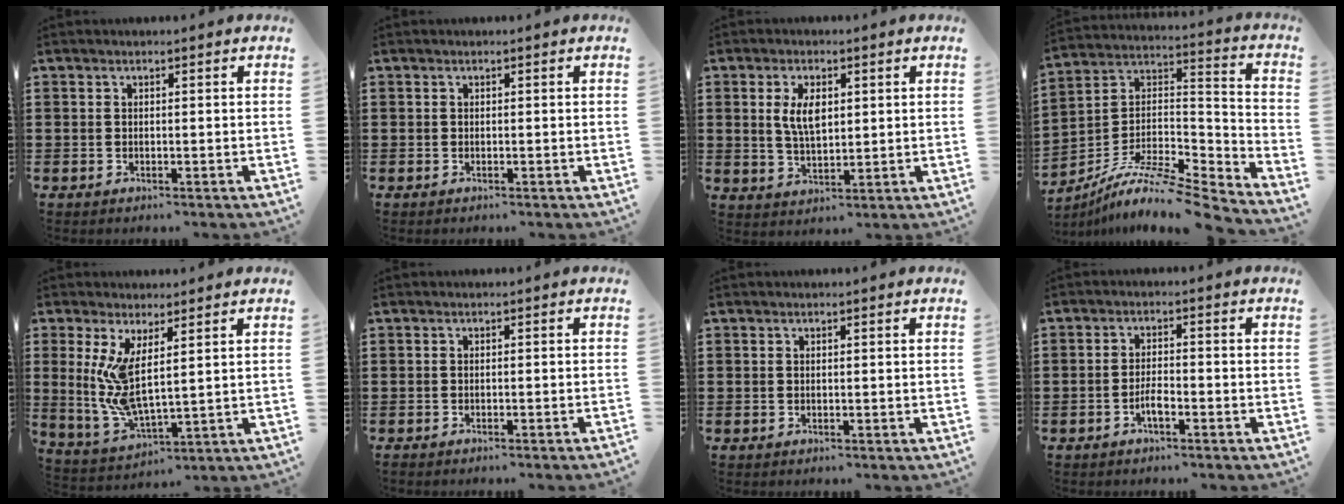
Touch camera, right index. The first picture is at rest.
{"total": 0.0}
{"total": 5.2, "force": [1.2, 2.4, 4.4], "torque": [-0.084, 0.006, 0.018]}
{"total": 9.3, "force": [-7.9, 1.3, 4.8], "torque": [-0.092, -0.001, -0.161]}
{"total": 7.7, "force": [2.7, 2.4, 6.7], "torque": [-0.164, -0.024, 0.047]}
{"total": 1.1, "force": [-1.0, -0.4, 0.2], "torque": [-0.003, -0.002, -0.020]}
{"total": 0.0}
{"total": 2.8, "force": [-1.6, 0.7, 2.1], "torque": [-0.044, 0.002, -0.032]}